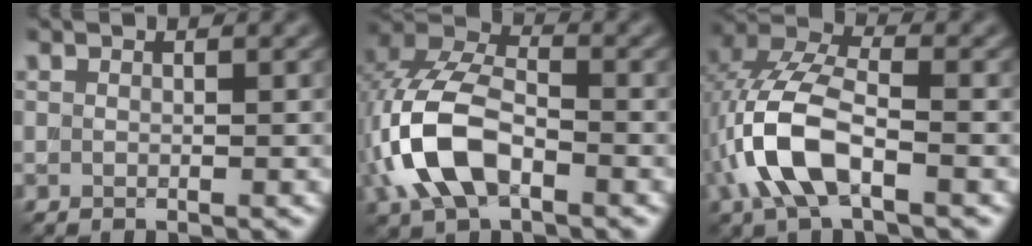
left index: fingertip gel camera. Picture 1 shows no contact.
{"total": 8.5, "force": [-2.6, 4.9, 6.5], "torque": [-0.151, 0.013, -0.061]}
{"total": 7.8, "force": [-2.4, 3.5, 6.5], "torque": [-0.149, 0.014, -0.051]}